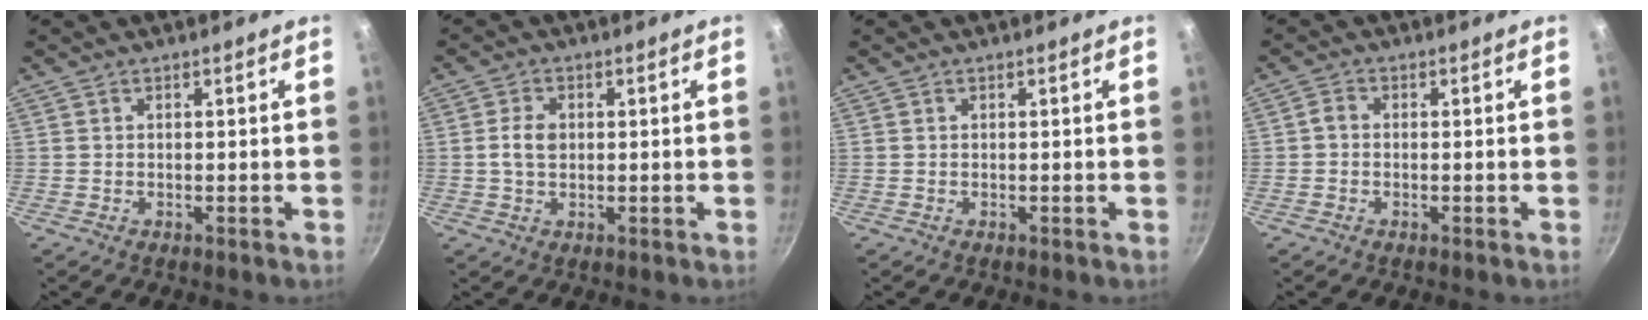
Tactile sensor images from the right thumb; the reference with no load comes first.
{"total": 4.1, "force": [0.3, 2.8, 3.0], "torque": [-0.053, 0.006, 0.002]}
{"total": 0.0}
{"total": 1.7, "force": [-0.3, 1.3, 1.0], "torque": [-0.022, 0.011, -0.010]}